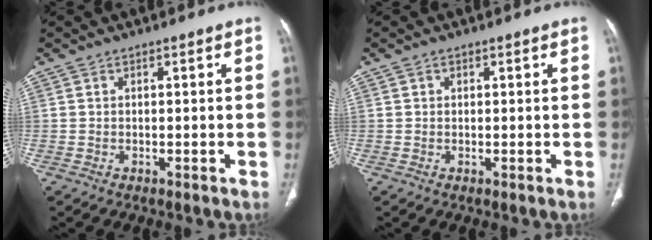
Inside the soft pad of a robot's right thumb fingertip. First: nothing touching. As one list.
[{"total": 0.7, "force": [0.3, 0.6, 0.2], "torque": [0.001, 0.000, 0.005]}]